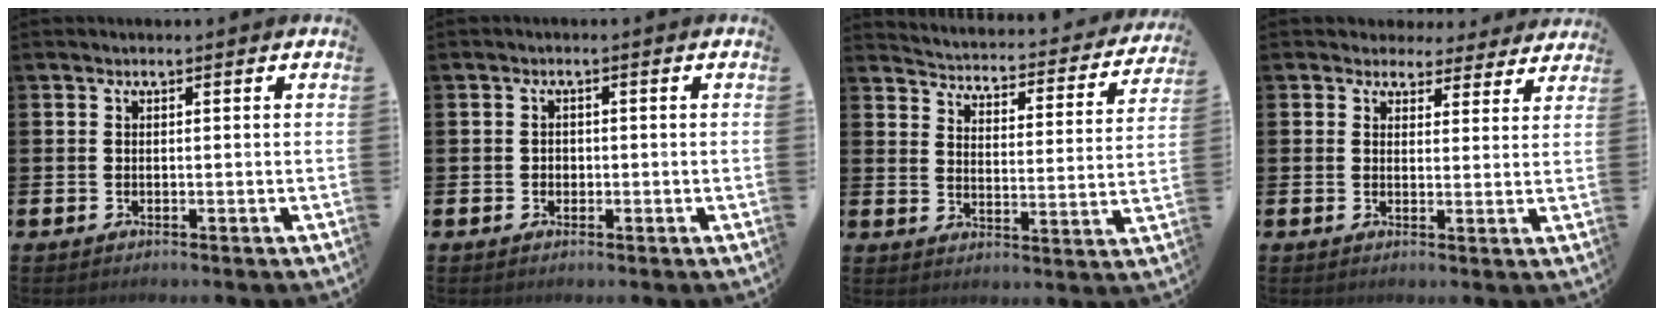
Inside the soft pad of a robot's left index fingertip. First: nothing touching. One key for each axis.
{"total": 1.1, "fx": -0.3, "fy": 1.0, "fz": 0.3, "tx": 0.001, "ty": 0.003, "tz": -0.009}
{"total": 3.3, "fx": 3.2, "fy": 0.8, "fz": 0.5, "tx": -0.036, "ty": -0.036, "tz": 0.046}
{"total": 3.6, "fx": 3.1, "fy": 1.8, "fz": 0.2, "tx": -0.008, "ty": -0.019, "tz": 0.052}